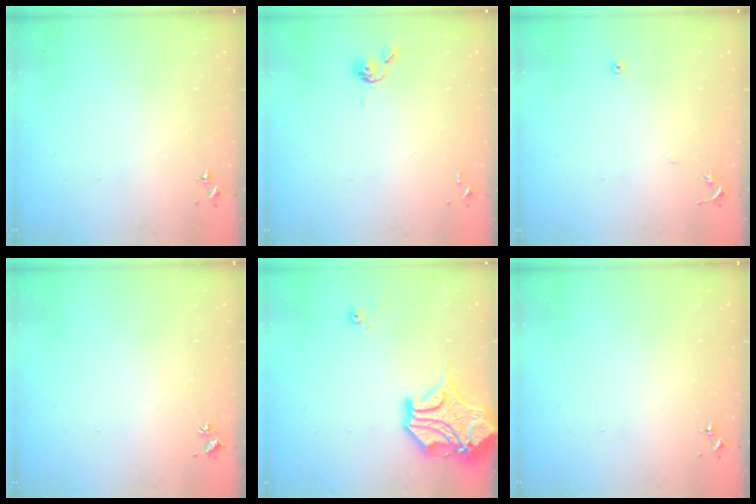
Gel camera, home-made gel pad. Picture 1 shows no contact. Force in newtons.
{"total": 4.6, "press": 4.5, "slide": 0.5}
{"total": 4.6, "press": 4.6, "slide": 0.5}
{"total": 2.0, "press": 2.0, "slide": 0.3}
{"total": 16.9, "press": 16.8, "slide": 2.5}
{"total": 0.0}